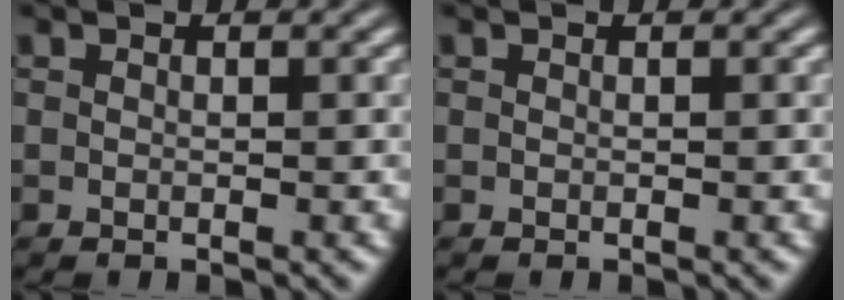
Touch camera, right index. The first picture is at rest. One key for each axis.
{"total": 0.0}